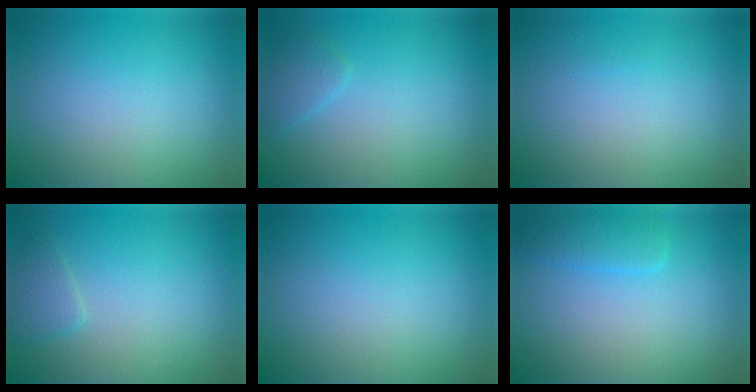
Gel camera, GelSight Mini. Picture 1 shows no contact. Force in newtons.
{"total": 1.4, "press": 1.4, "slide": 0.1}
{"total": 0.0}
{"total": 1.5, "press": 1.5, "slide": 0.1}
{"total": 0.0}
{"total": 1.8, "press": 1.8, "slide": 0.0}